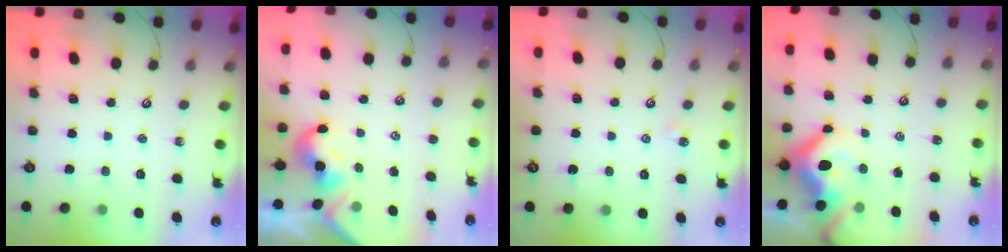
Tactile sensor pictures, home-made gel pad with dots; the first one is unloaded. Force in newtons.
{"total": 2.1, "press": 2.0, "slide": 0.5}
{"total": 2.8, "press": 2.7, "slide": 0.4}
{"total": 10.8, "press": 10.7, "slide": 1.3}